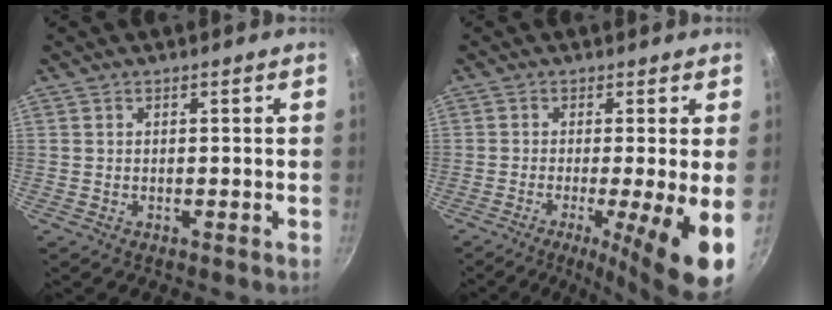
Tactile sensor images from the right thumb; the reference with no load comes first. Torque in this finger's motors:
{"motor_torque": [-0.03, 0.71, 0.16, -0.10, 0.09]}